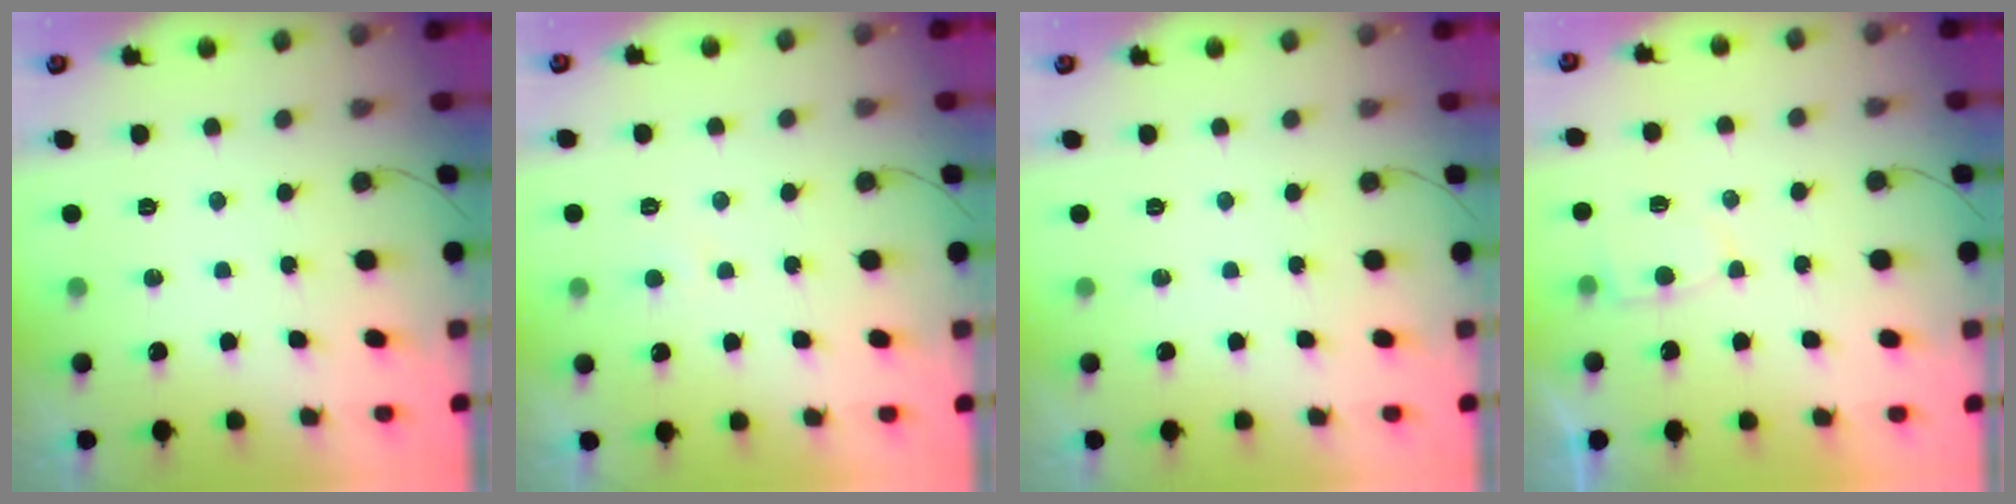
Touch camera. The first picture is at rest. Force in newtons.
{"total": 2.8, "press": 2.8, "slide": 0.2}
{"total": 0.0}
{"total": 4.0, "press": 4.0, "slide": 0.3}